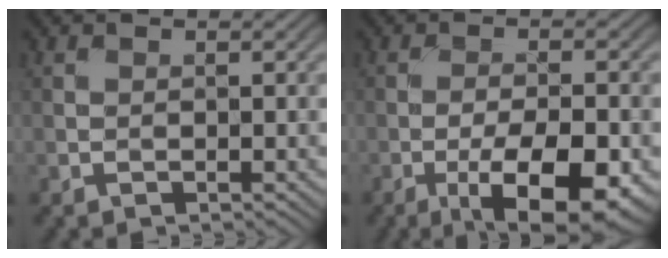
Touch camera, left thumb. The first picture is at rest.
{"total": 11.1, "force": [-5.2, 3.7, 9.1], "torque": [-0.148, -0.005, -0.075]}